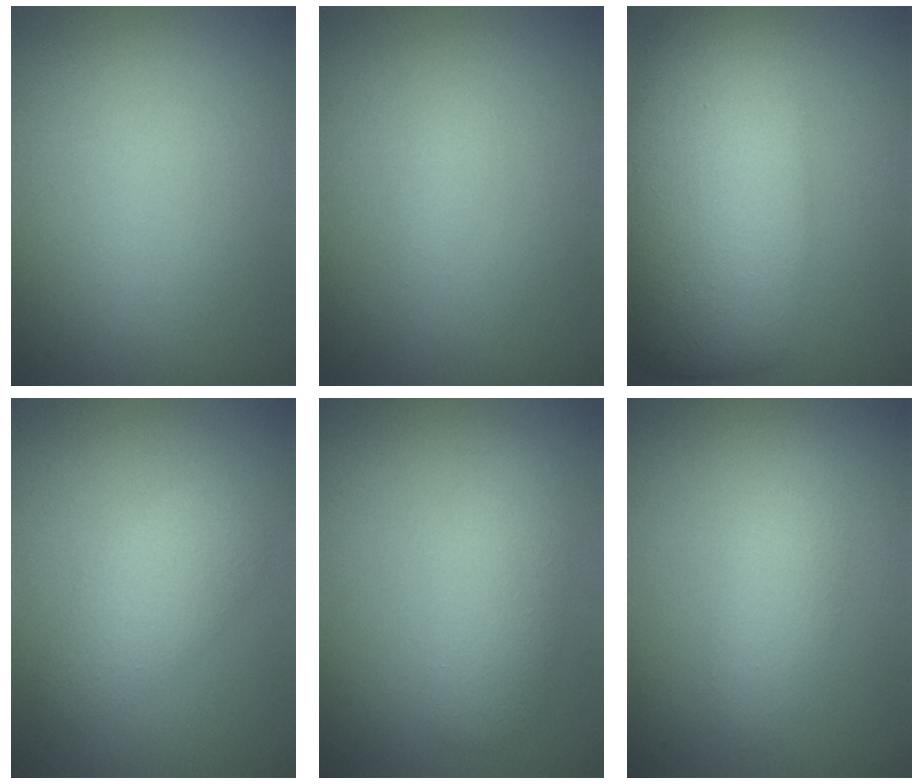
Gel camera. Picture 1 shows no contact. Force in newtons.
{"total": 0.6, "press": 0.6, "slide": 0.0}
{"total": 10.2, "press": 10.2, "slide": 0.3}
{"total": 3.3, "press": 3.3, "slide": 0.1}
{"total": 3.2, "press": 3.2, "slide": 0.1}
{"total": 2.6, "press": 2.6, "slide": 0.1}